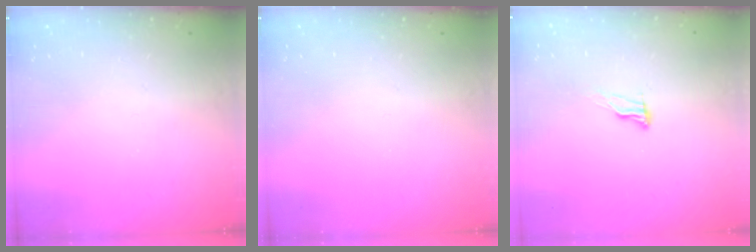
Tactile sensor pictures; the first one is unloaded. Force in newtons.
{"total": 0.0}
{"total": 5.8, "press": 5.8, "slide": 0.5}